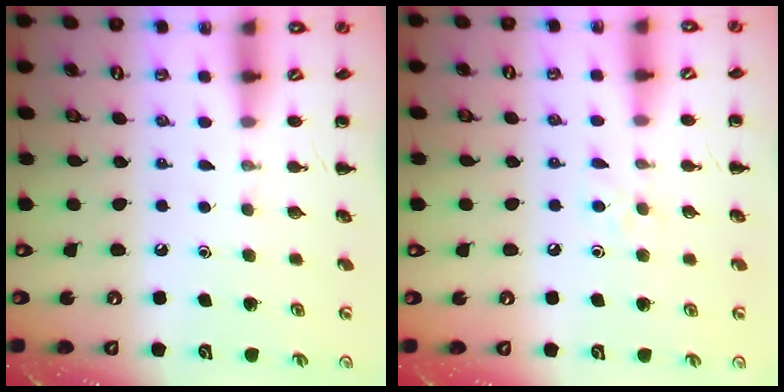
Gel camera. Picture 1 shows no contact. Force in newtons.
{"total": 4.3, "press": 4.1, "slide": 1.2}